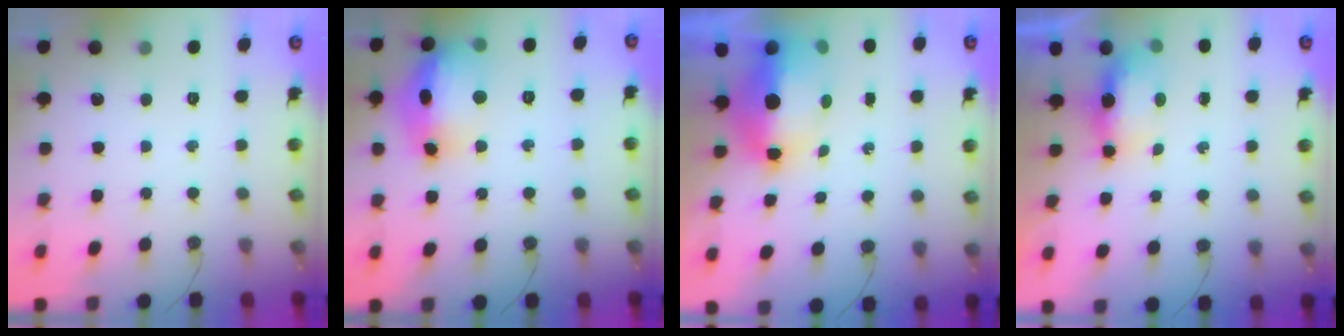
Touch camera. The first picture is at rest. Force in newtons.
{"total": 19.3, "press": 18.5, "slide": 5.4}
{"total": 9.9, "press": 9.7, "slide": 1.8}
{"total": 8.1, "press": 6.6, "slide": 4.7}